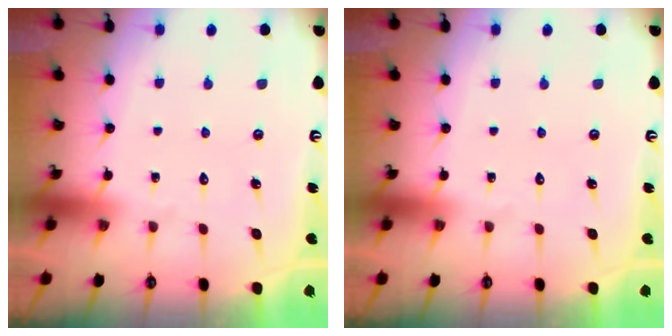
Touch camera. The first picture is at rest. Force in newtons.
{"total": 0.0}